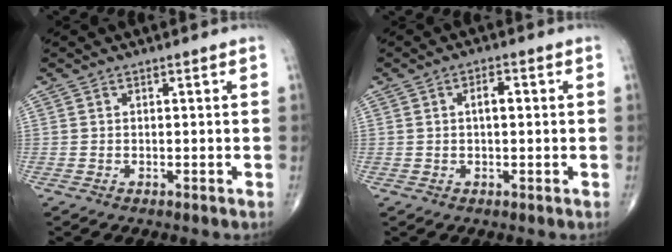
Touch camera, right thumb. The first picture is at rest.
{"total": 3.7, "force": [0.5, 1.6, 3.3], "torque": [-0.054, 0.007, 0.007]}